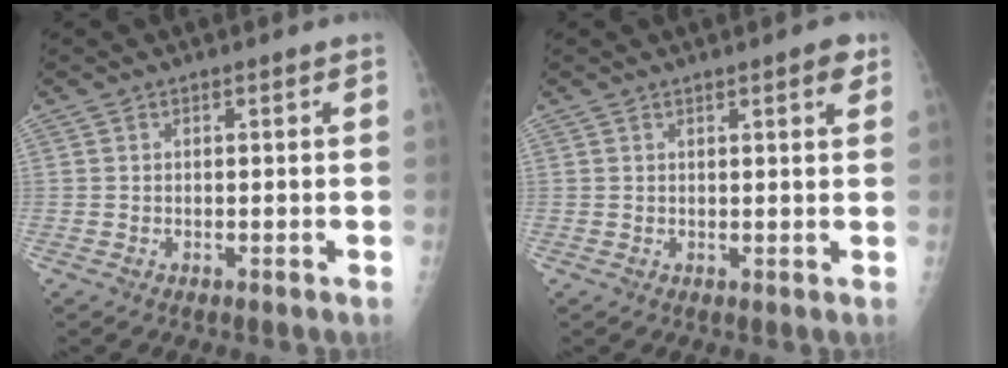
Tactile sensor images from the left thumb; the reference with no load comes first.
{"total": 2.8, "force": [1.7, 0.7, 2.1], "torque": [-0.021, -0.006, 0.019]}